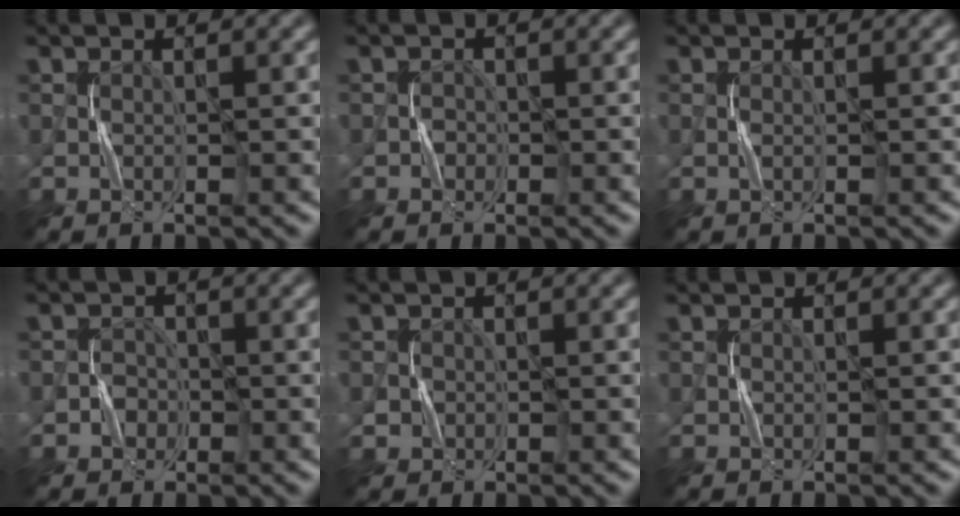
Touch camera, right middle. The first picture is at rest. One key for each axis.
{"total": 0.8, "fx": -0.3, "fy": 0.7, "fz": -0.2, "tx": 0.010, "ty": 0.001, "tz": -0.008}
{"total": 0.0}
{"total": 1.2, "fx": -0.5, "fy": 1.0, "fz": -0.1, "tx": 0.012, "ty": 0.004, "tz": -0.014}
{"total": 1.1, "fx": -0.1, "fy": 1.0, "fz": -0.2, "tx": 0.010, "ty": -0.004, "tz": 0.001}
{"total": 0.0}